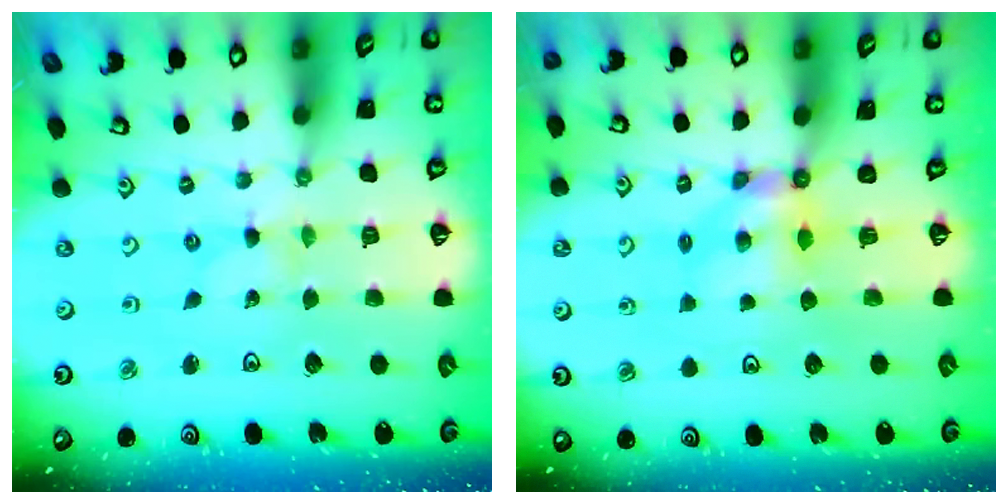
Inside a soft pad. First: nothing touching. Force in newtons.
{"total": 5.6, "press": 5.6, "slide": 0.2}